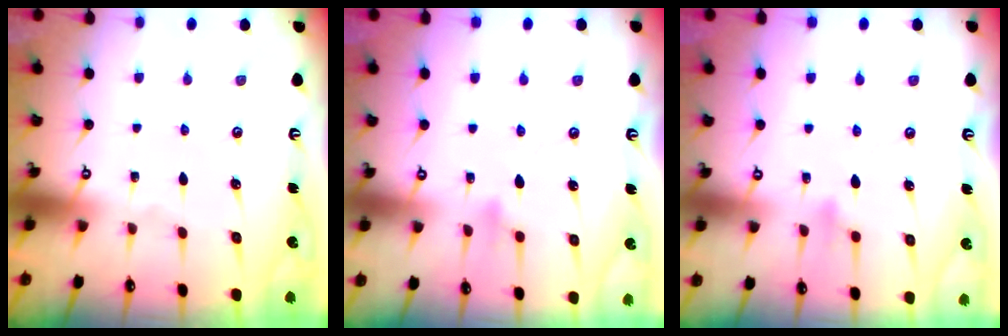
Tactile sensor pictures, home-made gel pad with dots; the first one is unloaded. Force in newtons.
{"total": 7.7, "press": 7.4, "slide": 2.1}
{"total": 7.7, "press": 7.4, "slide": 2.1}